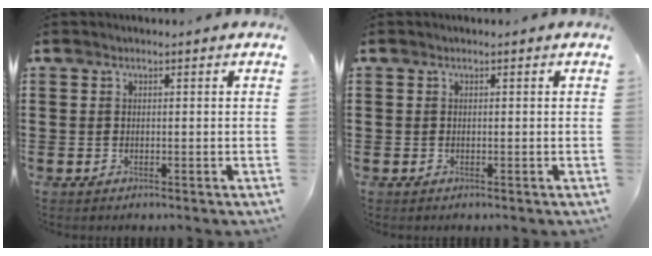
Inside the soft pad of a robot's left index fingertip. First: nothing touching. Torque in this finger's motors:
{"motor_torque": [-0.01, 0.01, 0.00, 0.00]}